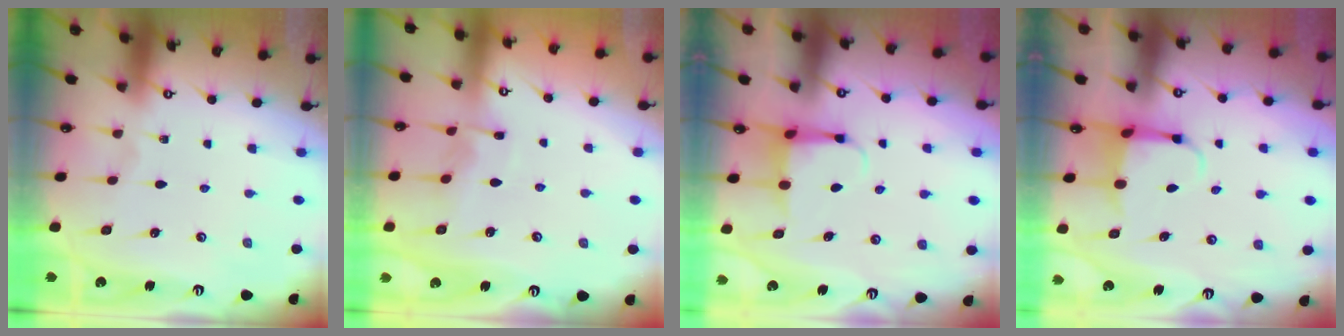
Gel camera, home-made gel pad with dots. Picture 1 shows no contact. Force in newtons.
{"total": 5.5, "press": 5.5, "slide": 0.7}
{"total": 4.6, "press": 4.5, "slide": 0.5}
{"total": 3.9, "press": 3.8, "slide": 1.1}